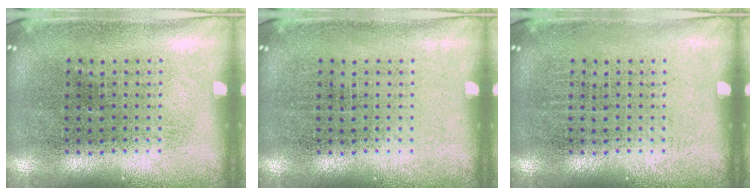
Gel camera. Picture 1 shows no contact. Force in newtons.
{"total": 0.0}
{"total": 0.0}